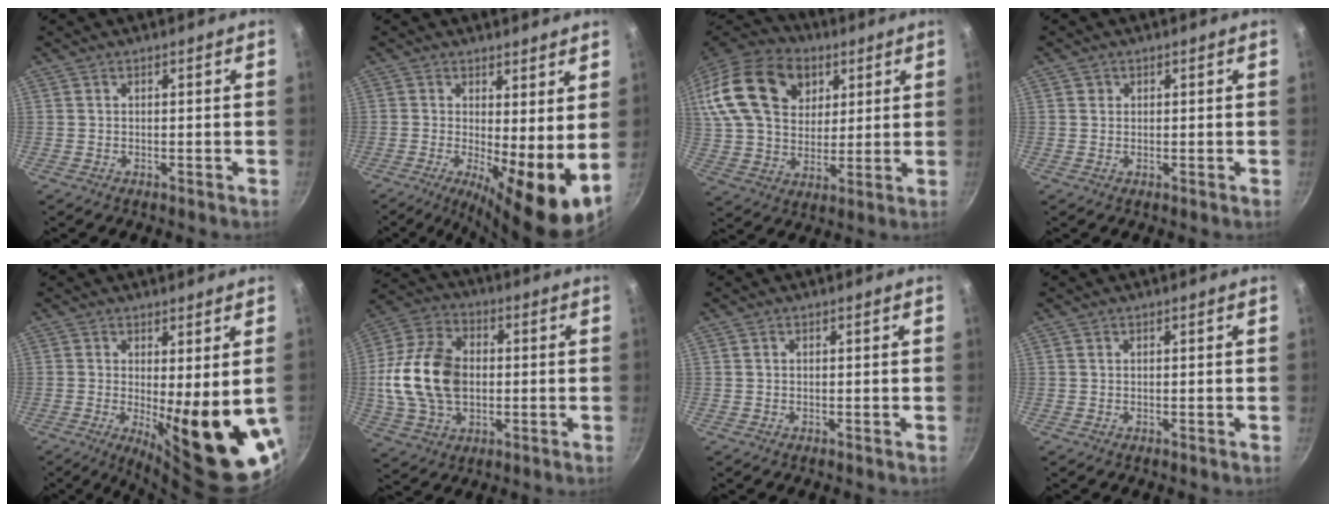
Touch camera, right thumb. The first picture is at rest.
{"total": 10.6, "force": [-0.3, 3.1, 10.1], "torque": [-0.137, -0.014, -0.006]}
{"total": 28.5, "force": [10.7, 20.3, 17.0], "torque": [-0.353, 0.025, 0.186]}
{"total": 1.1, "force": [0.4, 1.0, 0.2], "torque": [0.001, 0.003, 0.003]}
{"total": 14.4, "force": [-1.4, 3.9, 13.8], "torque": [-0.164, -0.030, -0.004]}
{"total": 18.1, "force": [0.0, 12.6, 13.0], "torque": [-0.236, 0.020, -0.004]}
{"total": 0.0}
{"total": 0.0}